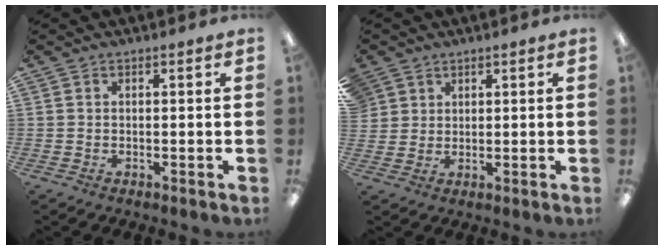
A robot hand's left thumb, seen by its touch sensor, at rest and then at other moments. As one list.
[{"total": 4.0, "force": [2.3, 3.2, -0.4], "torque": [0.000, -0.005, 0.043]}]